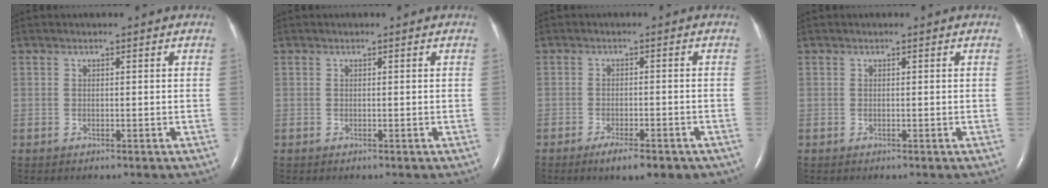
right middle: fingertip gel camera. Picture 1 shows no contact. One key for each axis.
{"total": 0.0}
{"total": 6.5, "fx": -4.5, "fy": 1.7, "fz": 4.3, "tx": -0.056, "ty": -0.008, "tz": -0.057}
{"total": 0.0}